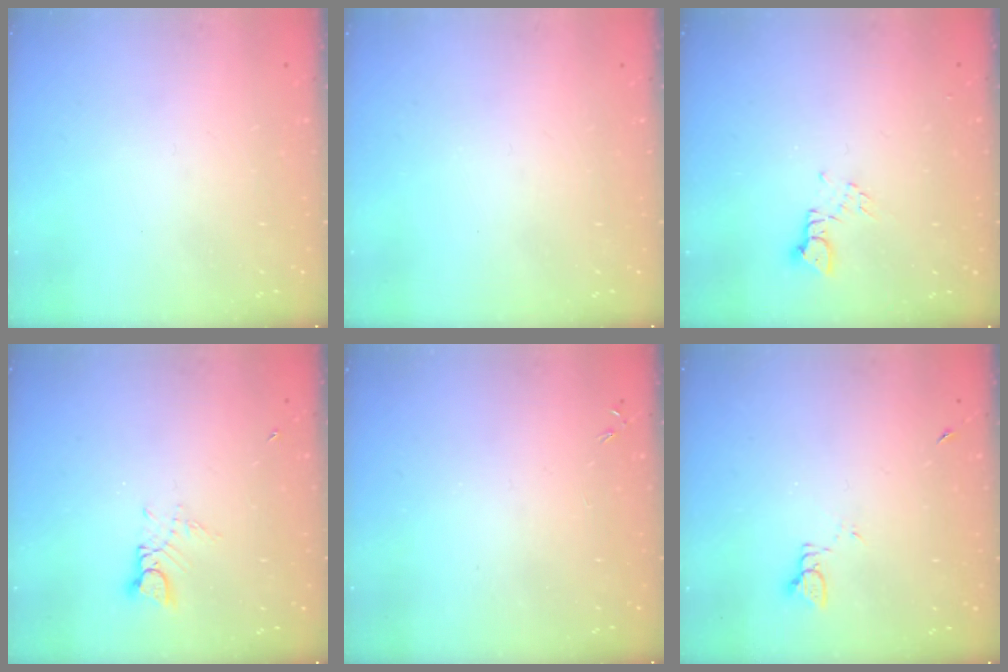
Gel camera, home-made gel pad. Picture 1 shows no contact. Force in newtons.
{"total": 0.0}
{"total": 2.5, "press": 2.5, "slide": 0.3}
{"total": 3.2, "press": 3.1, "slide": 0.3}
{"total": 0.0}
{"total": 2.0, "press": 2.0, "slide": 0.3}